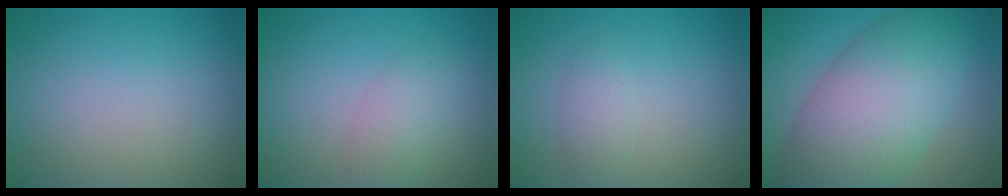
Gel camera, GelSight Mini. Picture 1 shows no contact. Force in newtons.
{"total": 2.3, "press": 2.3, "slide": 0.1}
{"total": 1.5, "press": 1.5, "slide": 0.0}
{"total": 10.7, "press": 10.7, "slide": 0.5}